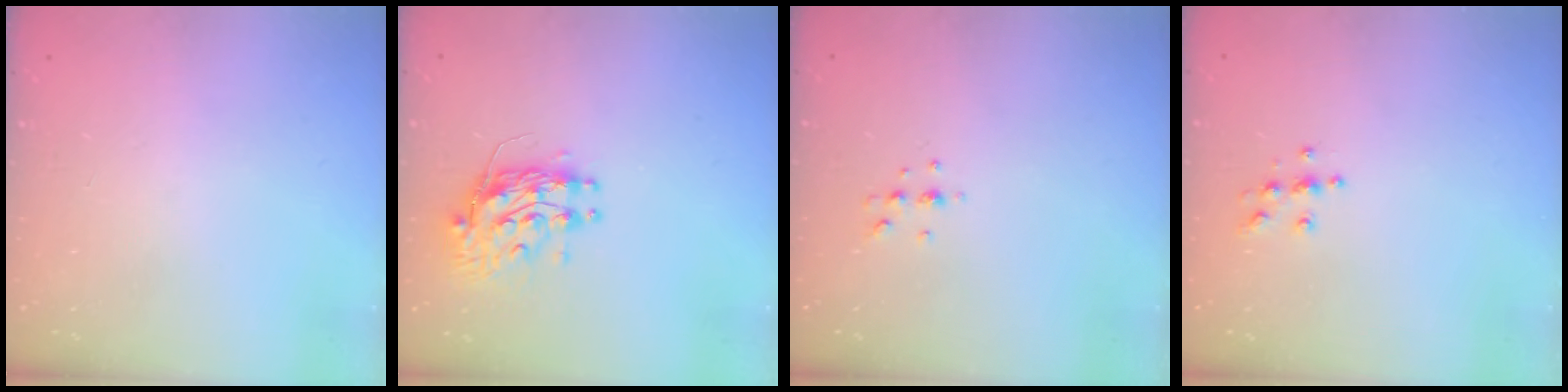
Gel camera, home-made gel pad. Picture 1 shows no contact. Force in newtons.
{"total": 10.6, "press": 10.5, "slide": 0.8}
{"total": 3.8, "press": 3.8, "slide": 0.7}
{"total": 6.2, "press": 6.1, "slide": 0.6}